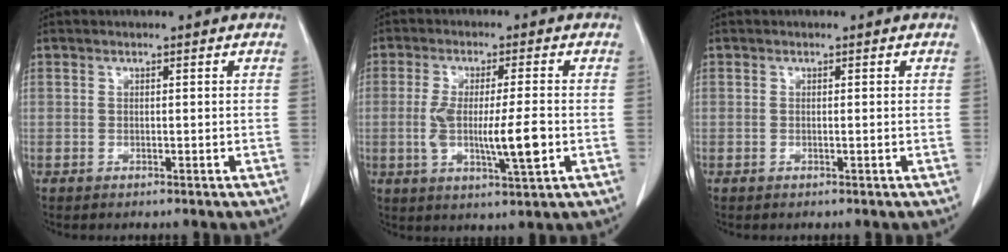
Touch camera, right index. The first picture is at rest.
{"total": 9.2, "force": [-1.5, 1.0, 9.1], "torque": [-0.167, -0.012, -0.025]}
{"total": 0.0}